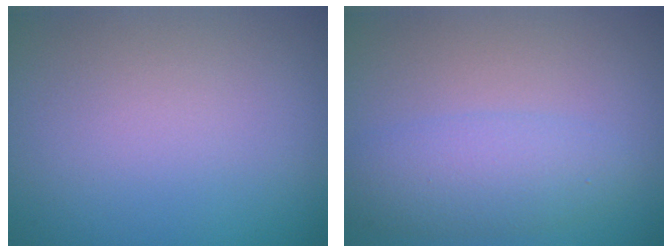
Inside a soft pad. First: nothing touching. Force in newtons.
{"total": 3.7, "press": 3.6, "slide": 0.2}